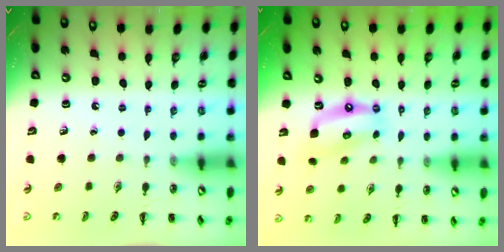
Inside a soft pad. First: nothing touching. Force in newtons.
{"total": 13.1, "press": 12.6, "slide": 3.4}